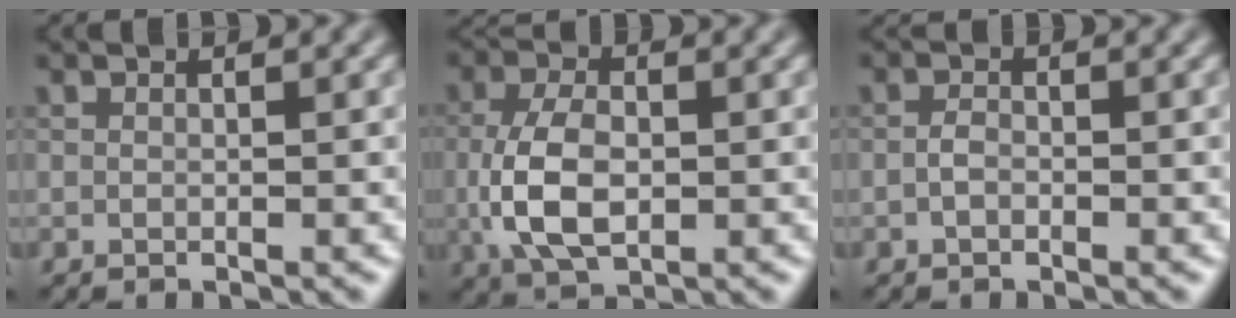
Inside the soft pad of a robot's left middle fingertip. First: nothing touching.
{"total": 5.6, "force": [-0.6, 3.3, 4.5], "torque": [-0.103, -0.007, -0.011]}
{"total": 1.1, "force": [-0.4, 0.7, 0.7], "torque": [-0.015, 0.002, -0.011]}